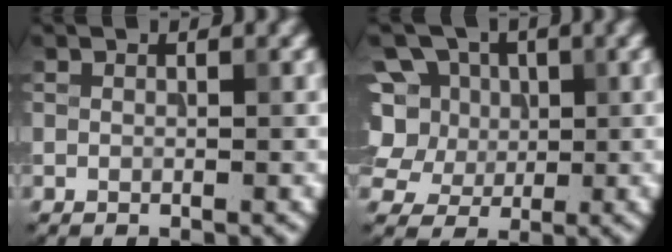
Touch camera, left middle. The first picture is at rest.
{"total": 7.1, "force": [2.0, 5.8, 3.5], "torque": [-0.069, 0.025, 0.012]}